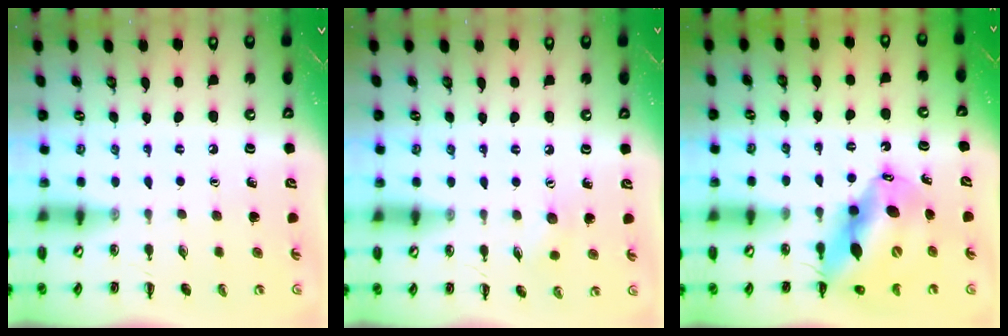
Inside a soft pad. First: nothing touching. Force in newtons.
{"total": 4.7, "press": 4.6, "slide": 1.0}
{"total": 15.3, "press": 14.7, "slide": 4.3}